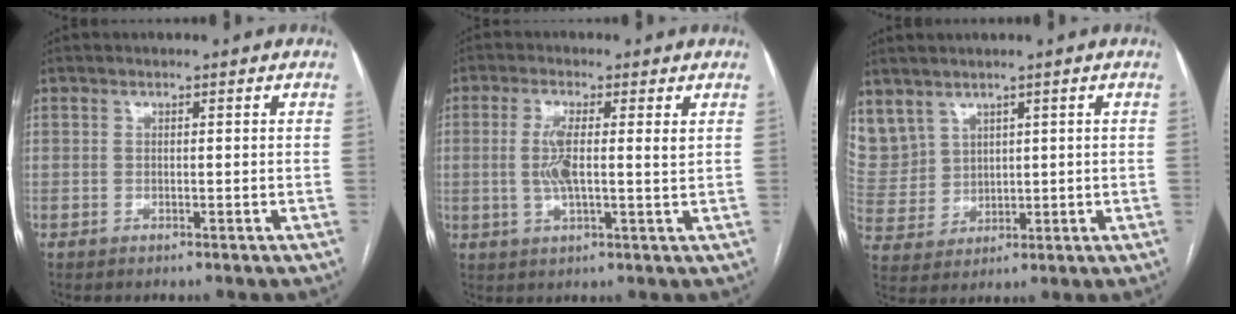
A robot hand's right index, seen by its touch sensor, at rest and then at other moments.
{"total": 5.9, "force": [1.1, 1.0, 5.8], "torque": [-0.114, 0.002, 0.017]}
{"total": 10.2, "force": [5.9, 8.0, 2.1], "torque": [-0.076, 0.031, 0.153]}